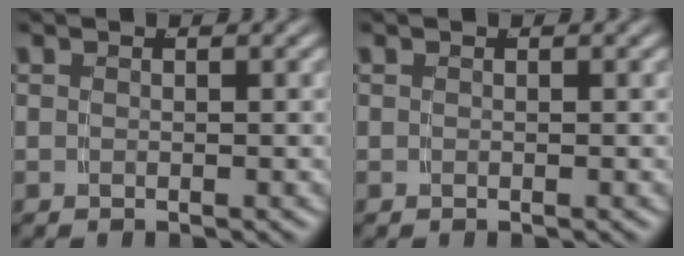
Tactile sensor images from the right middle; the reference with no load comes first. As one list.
[{"total": 0.0}]